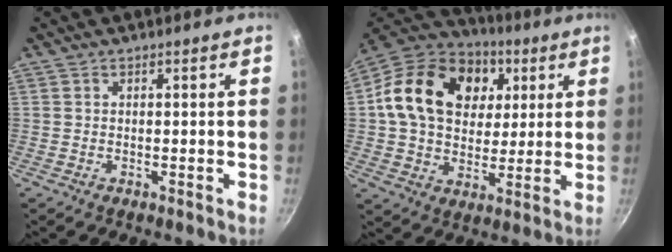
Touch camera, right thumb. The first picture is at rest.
{"total": 22.8, "force": [5.8, 17.0, 14.1], "torque": [-0.224, 0.010, 0.093]}